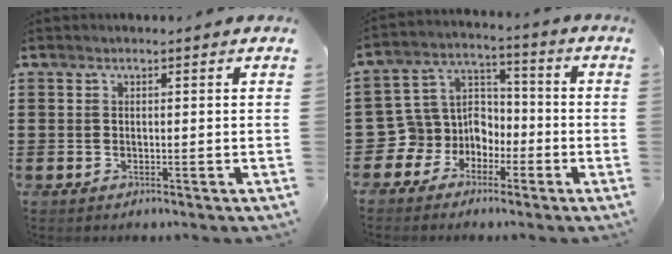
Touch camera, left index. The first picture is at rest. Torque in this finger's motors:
{"motor_torque": [0.05, 0.17, 0.04, -0.01]}